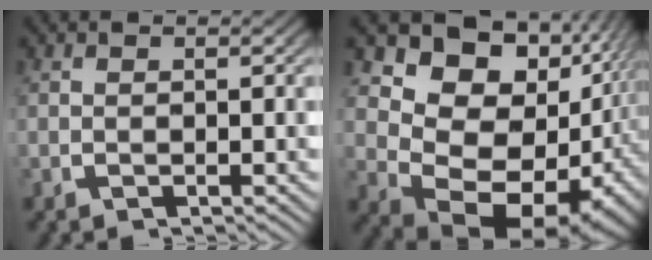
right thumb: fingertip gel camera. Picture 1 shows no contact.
{"total": 18.0, "force": [-0.5, 13.1, 12.4], "torque": [-0.220, -0.045, -0.004]}